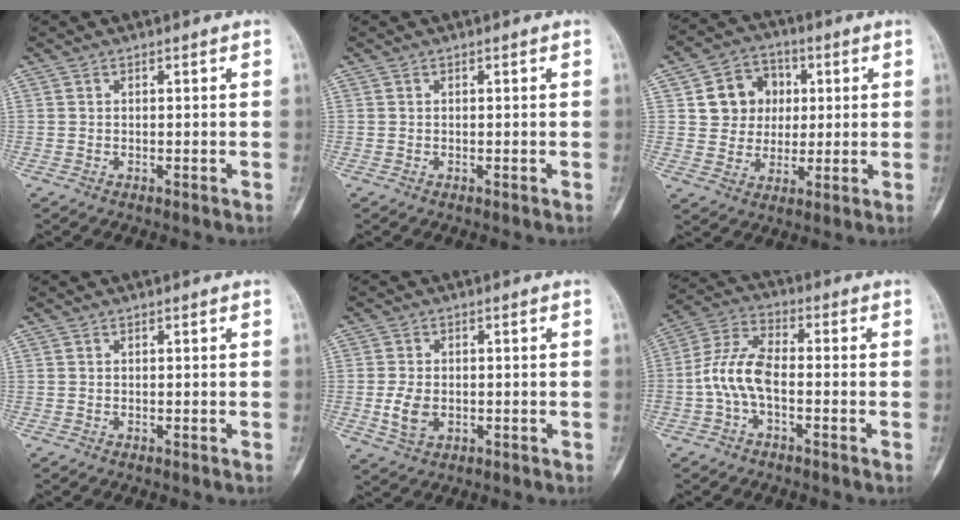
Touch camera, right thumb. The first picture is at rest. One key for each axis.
{"total": 0.0}
{"total": 10.6, "fx": 2.4, "fy": 9.4, "fz": 4.2, "tx": -0.020, "ty": 0.001, "tz": 0.038}
{"total": 0.0}
{"total": 5.0, "fx": -0.8, "fy": 3.4, "fz": 3.5, "tx": -0.067, "ty": -0.003, "tz": -0.010}
{"total": 8.8, "fx": -2.0, "fy": 4.4, "fz": 7.3, "tx": -0.156, "ty": 0.034, "tz": -0.048}